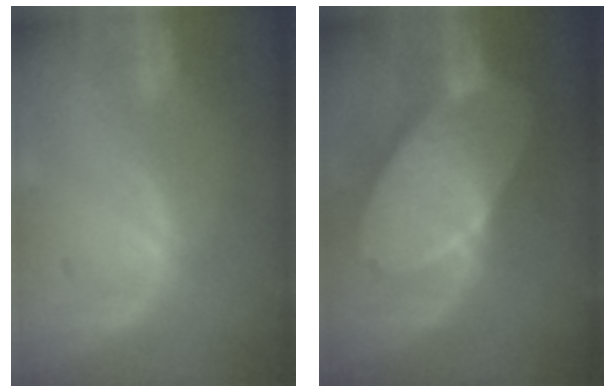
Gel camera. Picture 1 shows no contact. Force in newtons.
{"total": 11.0, "press": 11.0, "slide": 0.7}